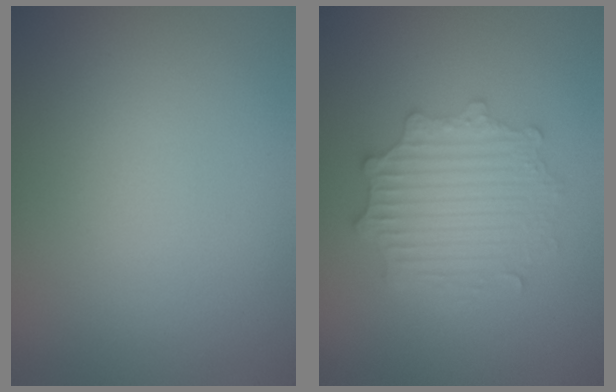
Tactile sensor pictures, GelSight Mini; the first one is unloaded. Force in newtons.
{"total": 4.3, "press": 3.5, "slide": 2.4}